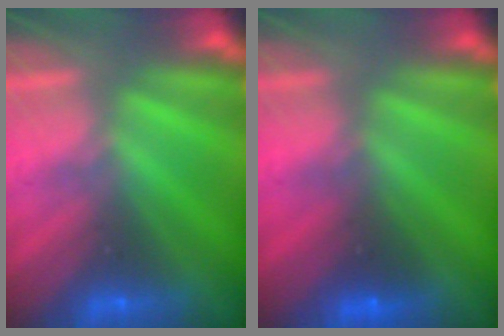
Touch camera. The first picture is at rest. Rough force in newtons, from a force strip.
{"total": 2.4}